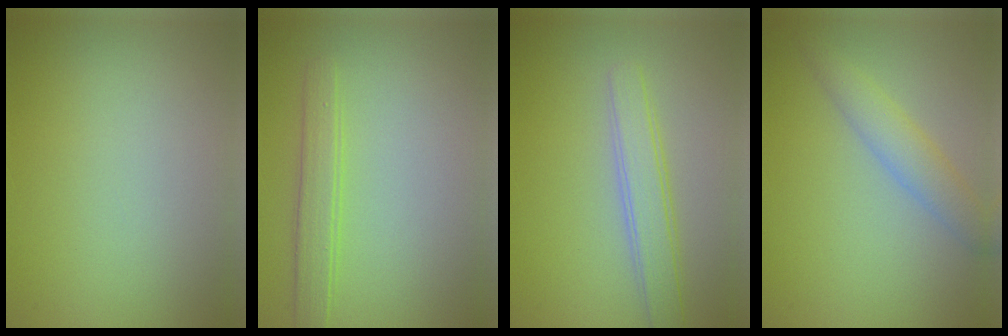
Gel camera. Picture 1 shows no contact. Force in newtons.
{"total": 2.3, "press": 2.3, "slide": 0.2}
{"total": 3.1, "press": 3.1, "slide": 0.0}
{"total": 2.8, "press": 2.8, "slide": 0.1}